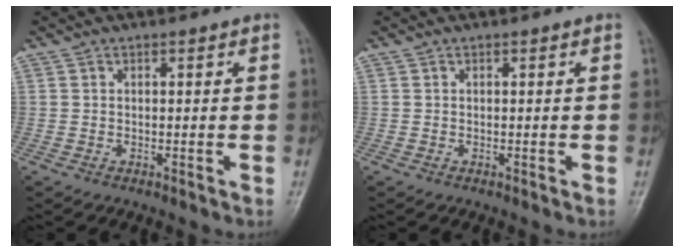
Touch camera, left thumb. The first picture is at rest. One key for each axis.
{"total": 0.0}